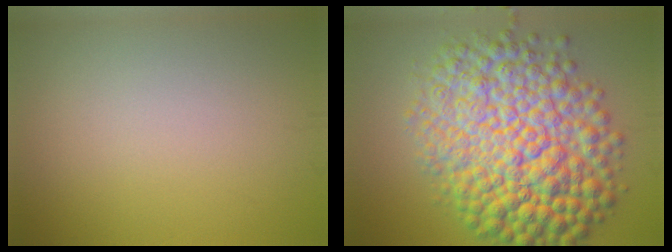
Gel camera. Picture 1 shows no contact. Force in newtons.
{"total": 13.6, "press": 13.6, "slide": 0.1}